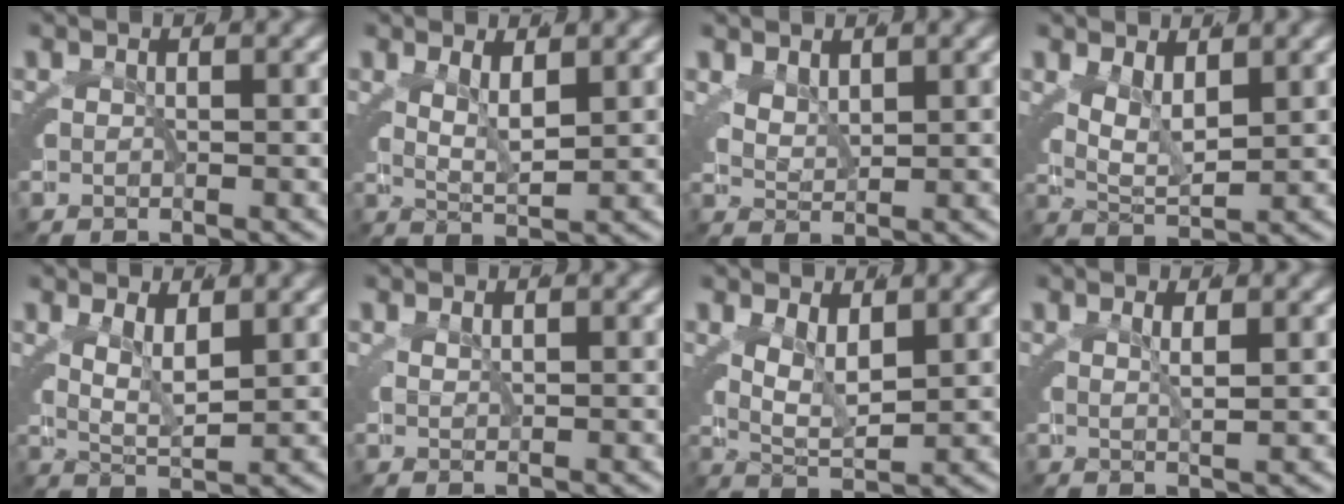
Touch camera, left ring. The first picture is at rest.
{"total": 1.9, "force": [1.0, 0.9, 1.4], "torque": [-0.028, -0.005, 0.013]}
{"total": 2.3, "force": [1.3, 1.9, 0.5], "torque": [-0.022, -0.005, 0.020]}
{"total": 3.1, "force": [1.3, 2.0, 1.9], "torque": [-0.048, -0.010, 0.021]}
{"total": 2.2, "force": [1.1, 1.0, 1.7], "torque": [-0.035, -0.009, 0.016]}
{"total": 0.0}
{"total": 2.9, "force": [1.1, 1.7, 2.0], "torque": [-0.043, -0.011, 0.017]}
{"total": 1.0, "force": [0.6, -0.7, 0.4], "torque": [-0.003, 0.001, 0.013]}